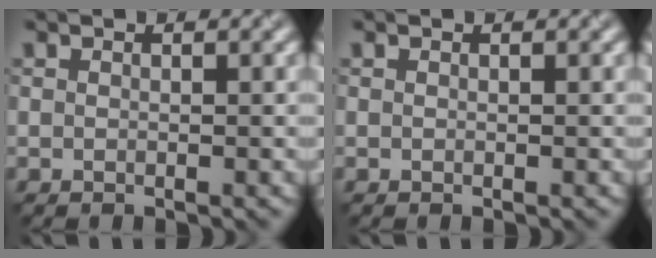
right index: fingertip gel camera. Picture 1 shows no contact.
{"total": 0.0}